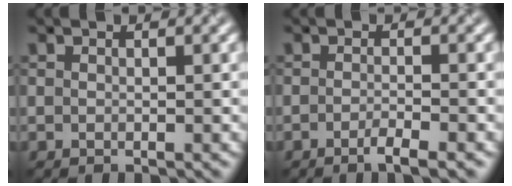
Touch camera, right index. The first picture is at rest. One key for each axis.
{"total": 2.4, "fx": -1.3, "fy": 0.7, "fz": 1.8, "tx": -0.025, "ty": 0.000, "tz": -0.028}